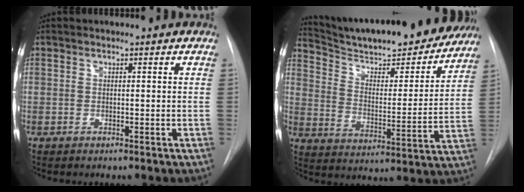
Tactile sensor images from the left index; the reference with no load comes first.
{"total": 23.6, "force": [21.6, 3.6, 8.9], "torque": [-0.143, -0.026, 0.306]}